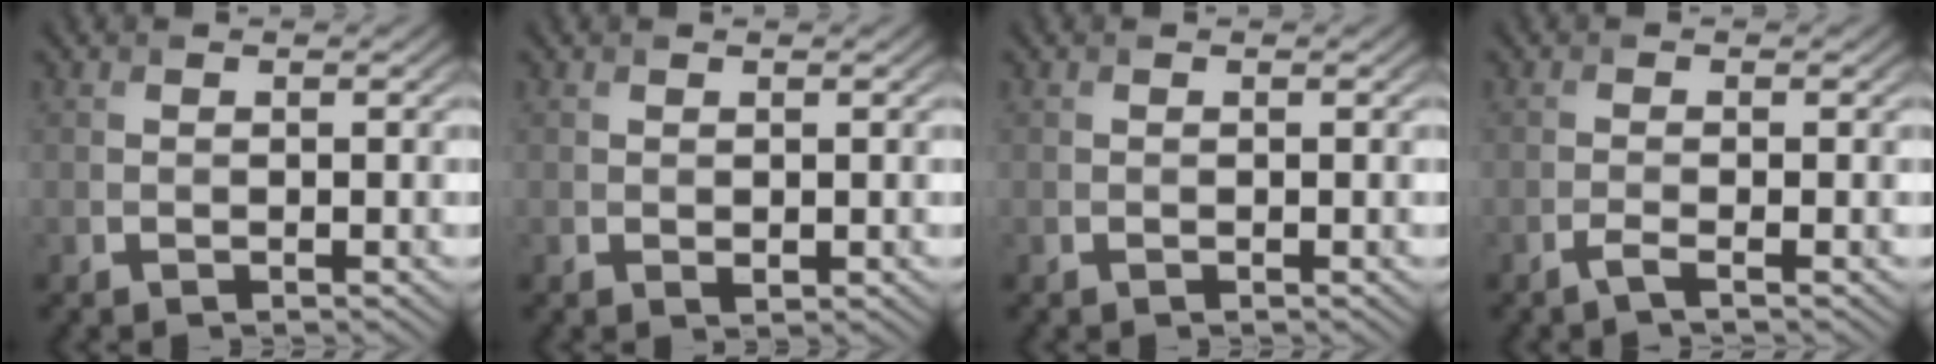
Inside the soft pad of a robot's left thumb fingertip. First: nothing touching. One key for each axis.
{"total": 0.5, "fx": 0.2, "fy": 0.3, "fz": 0.4, "tx": -0.005, "ty": -0.002, "tz": 0.005}
{"total": 0.0}
{"total": 1.5, "fx": -0.8, "fy": 0.1, "fz": 1.2, "tx": -0.020, "ty": 0.002, "tz": -0.025}